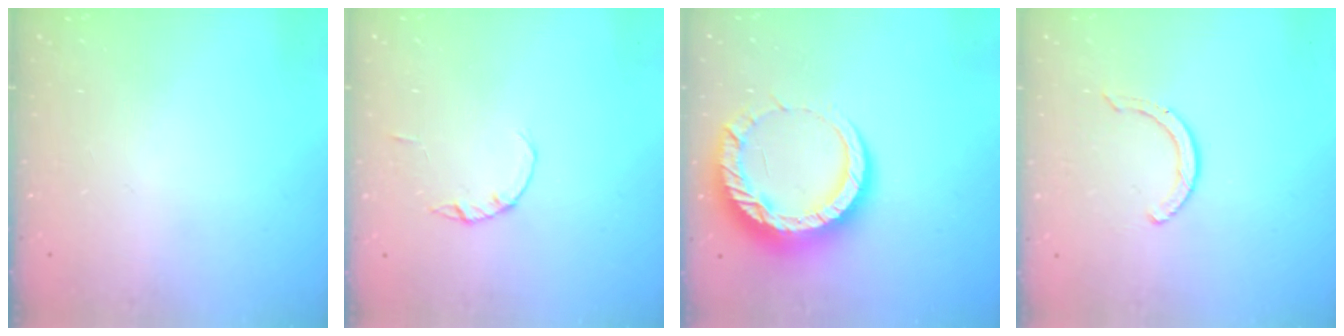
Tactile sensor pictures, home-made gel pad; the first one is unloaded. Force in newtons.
{"total": 1.0, "press": 1.0, "slide": 0.2}
{"total": 14.0, "press": 14.0, "slide": 1.2}
{"total": 2.9, "press": 2.9, "slide": 0.4}